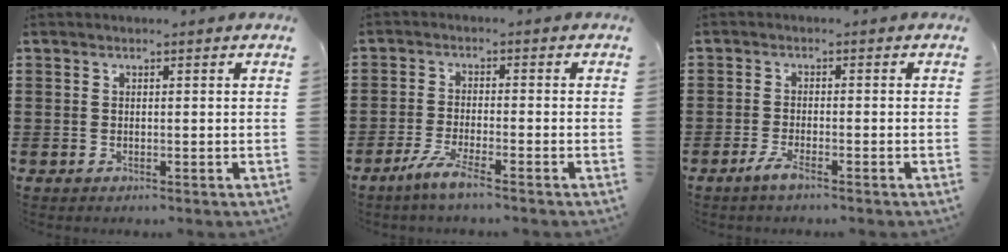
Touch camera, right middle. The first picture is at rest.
{"total": 4.3, "force": [-3.1, 0.1, 2.9], "torque": [-0.068, -0.011, -0.061]}
{"total": 2.7, "force": [-1.9, 0.3, 1.9], "torque": [-0.037, 0.001, -0.038]}